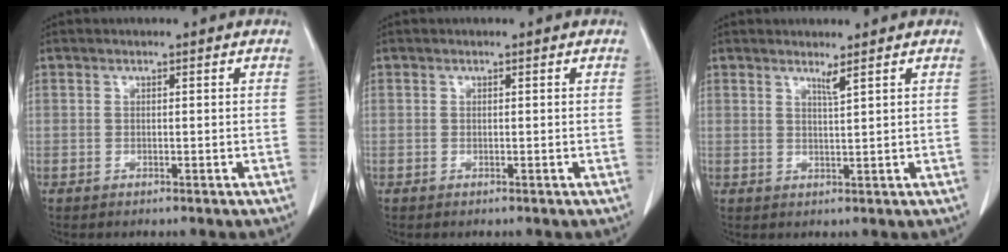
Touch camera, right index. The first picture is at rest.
{"total": 0.0}
{"total": 1.5, "force": [1.2, -0.5, 0.8], "torque": [-0.021, -0.014, 0.023]}